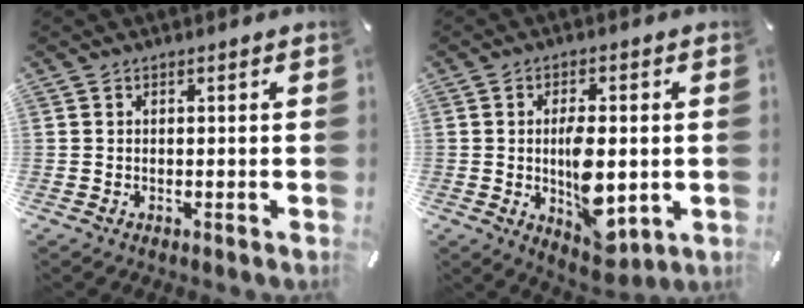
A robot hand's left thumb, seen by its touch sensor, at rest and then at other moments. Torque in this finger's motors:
{"motor_torque": [0.63, 2.74, 0.62, 0.54, 0.38]}